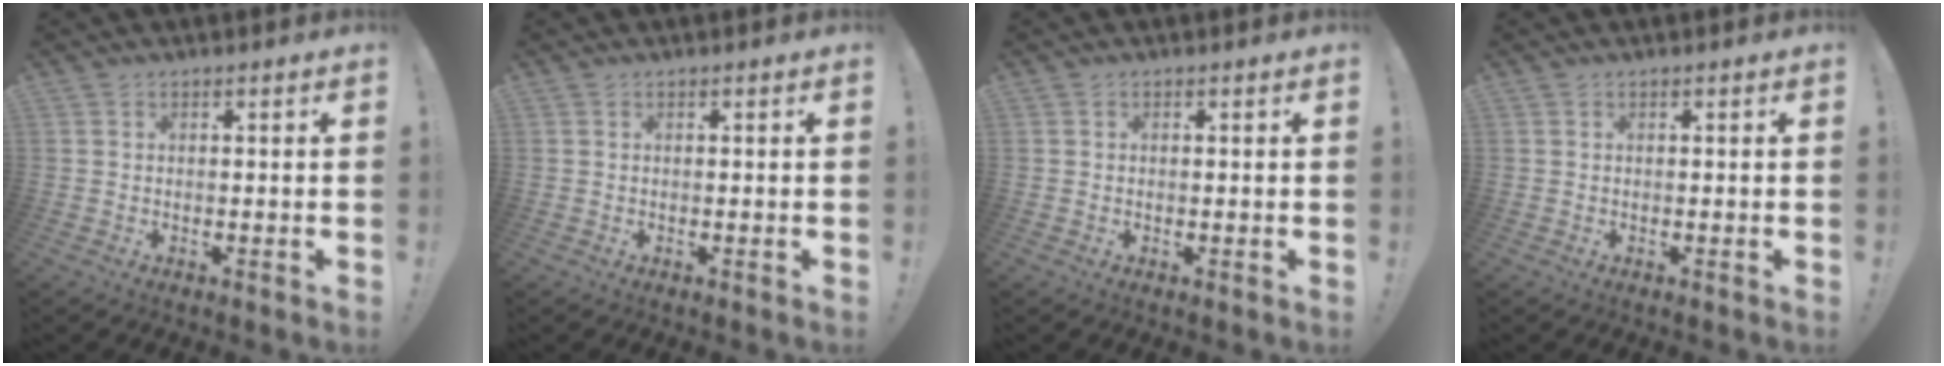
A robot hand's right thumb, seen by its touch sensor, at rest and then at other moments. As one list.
[{"total": 0.0}, {"total": 0.0}, {"total": 0.0}]